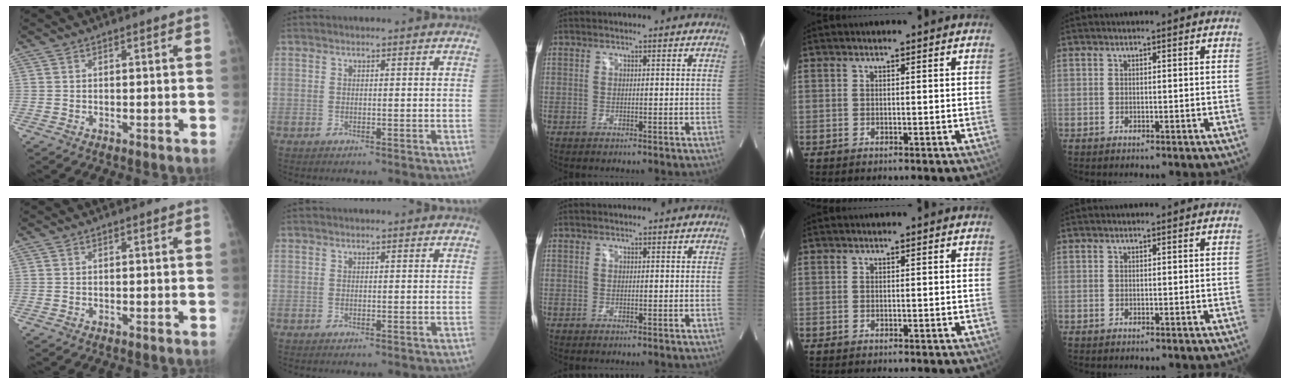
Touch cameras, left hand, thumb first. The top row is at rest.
{}